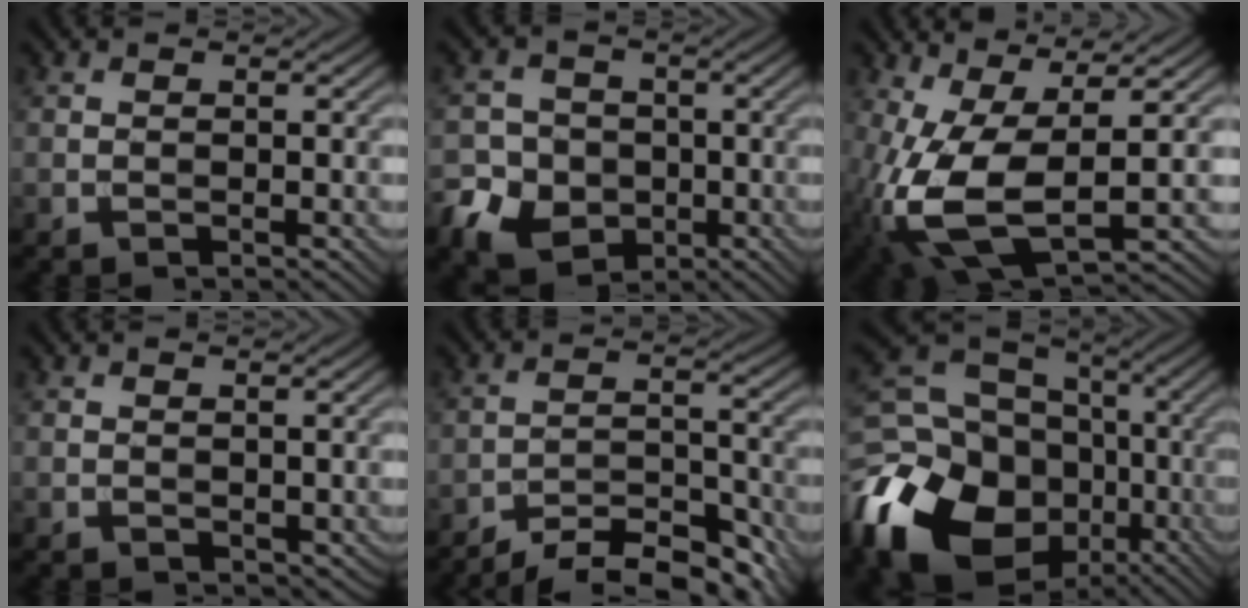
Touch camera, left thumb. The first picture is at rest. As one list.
[{"total": 9.2, "force": [-3.5, 7.8, 3.4], "torque": [-0.083, -0.028, -0.092]}, {"total": 12.2, "force": [-1.3, 5.3, 10.9], "torque": [-0.259, -0.017, -0.016]}, {"total": 0.9, "force": [0.5, 0.5, 0.4], "torque": [-0.013, -0.002, 0.014]}, {"total": 9.3, "force": [-7.9, 2.8, 4.2], "torque": [-0.060, 0.003, -0.128]}, {"total": 21.7, "force": [-8.6, 16.6, 11.1], "torque": [-0.260, -0.043, -0.133]}]